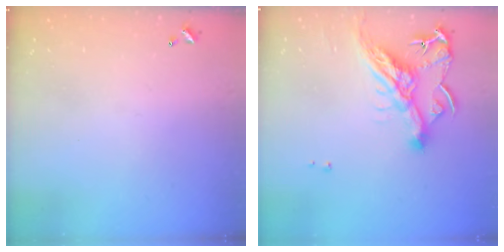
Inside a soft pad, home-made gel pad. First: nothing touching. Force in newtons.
{"total": 12.8, "press": 12.8, "slide": 1.1}